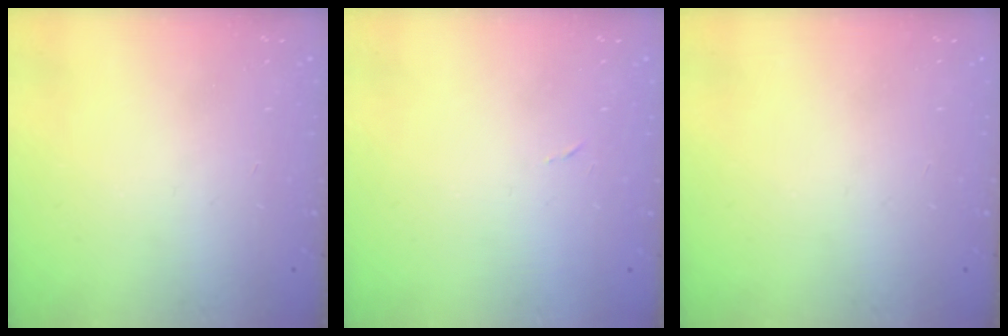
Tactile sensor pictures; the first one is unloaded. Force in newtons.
{"total": 2.4, "press": 2.4, "slide": 0.4}
{"total": 0.0}